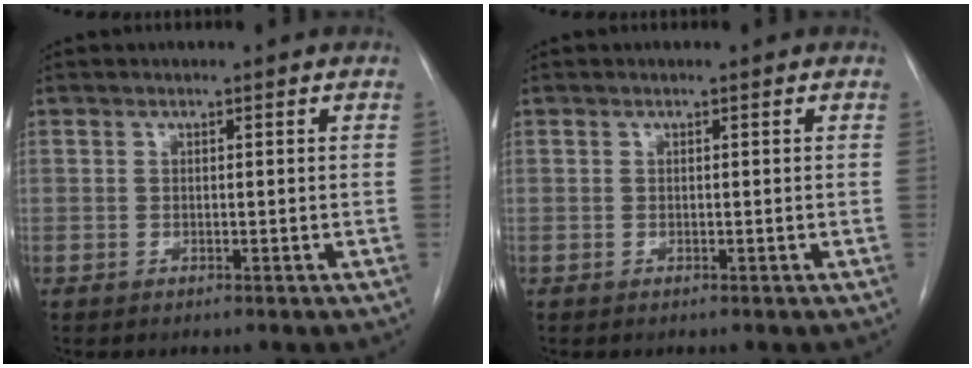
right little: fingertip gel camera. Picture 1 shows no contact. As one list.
[{"total": 0.0}]